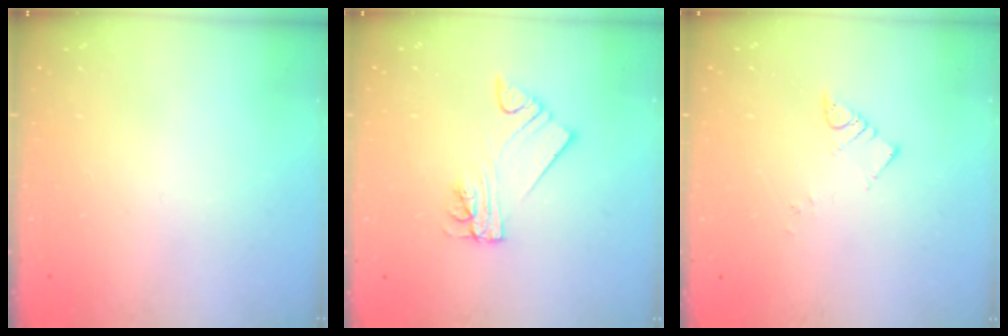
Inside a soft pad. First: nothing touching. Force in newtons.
{"total": 4.5, "press": 4.5, "slide": 0.3}
{"total": 4.0, "press": 4.0, "slide": 0.1}